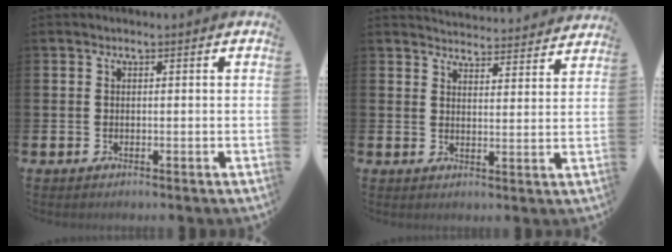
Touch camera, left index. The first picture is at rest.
{"total": 4.4, "force": [4.4, 0.4, -0.1], "torque": [0.002, -0.039, 0.077]}